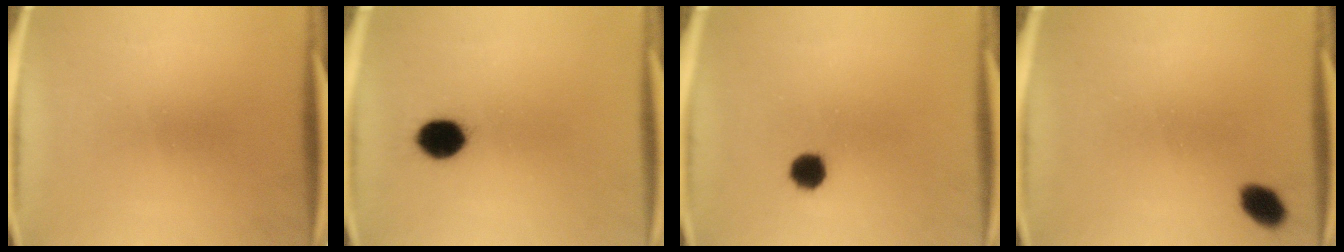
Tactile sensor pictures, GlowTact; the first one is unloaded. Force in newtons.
{"total": 7.2}
{"total": 4.3}
{"total": 4.2}